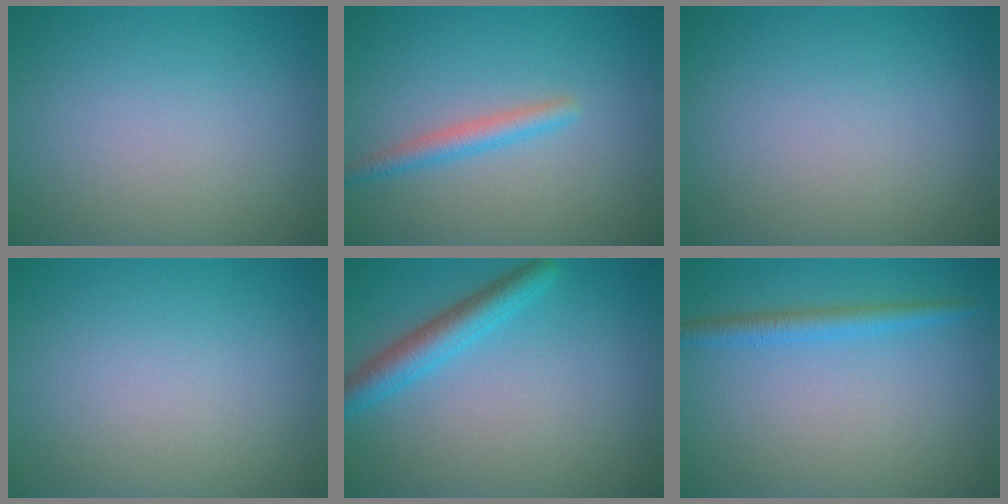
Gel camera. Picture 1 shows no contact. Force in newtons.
{"total": 2.0, "press": 2.0, "slide": 0.1}
{"total": 0.0}
{"total": 0.0}
{"total": 3.4, "press": 3.4, "slide": 0.2}
{"total": 2.0, "press": 2.0, "slide": 0.2}